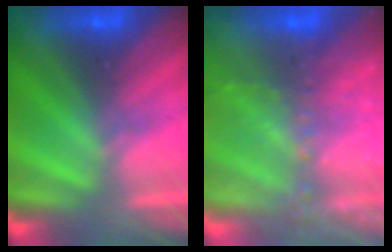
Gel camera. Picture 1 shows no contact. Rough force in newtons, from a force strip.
{"total": 7.5}